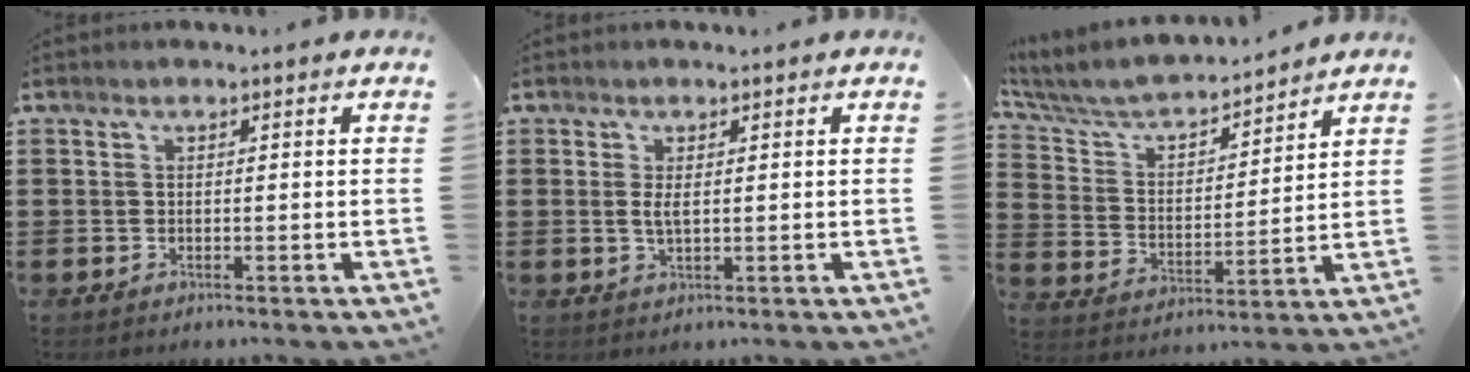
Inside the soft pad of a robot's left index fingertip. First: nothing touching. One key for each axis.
{"total": 2.1, "fx": 0.3, "fy": 0.6, "fz": 2.0, "tx": -0.047, "ty": -0.003, "tz": 0.002}
{"total": 5.6, "fx": 5.1, "fy": 1.2, "fz": 1.9, "tx": -0.062, "ty": -0.037, "tz": 0.081}